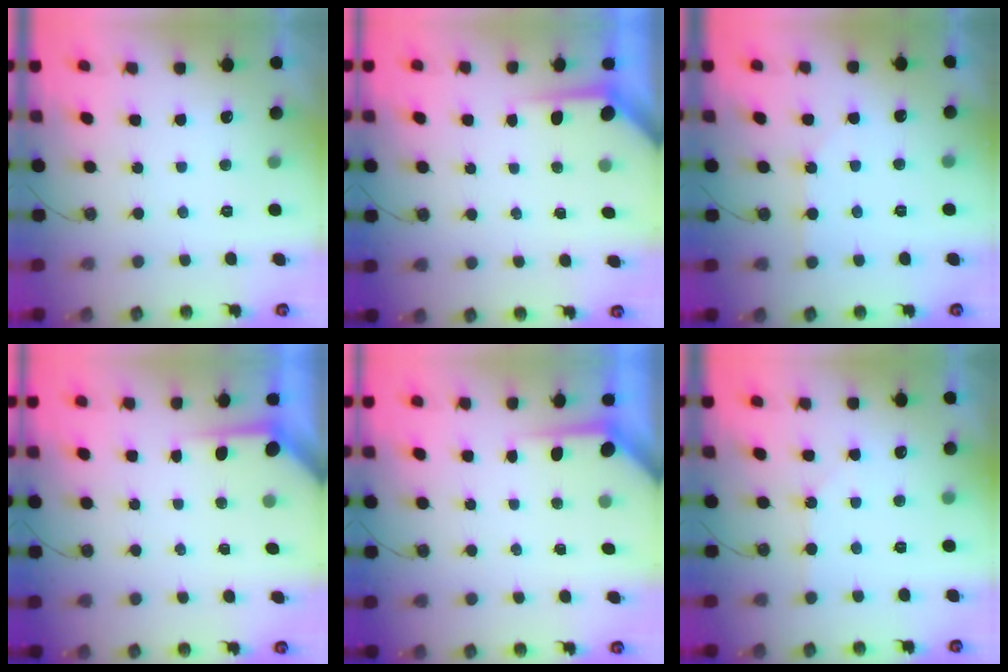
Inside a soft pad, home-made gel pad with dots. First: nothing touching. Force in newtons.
{"total": 3.7, "press": 3.7, "slide": 0.5}
{"total": 3.7, "press": 3.7, "slide": 0.3}
{"total": 3.5, "press": 3.4, "slide": 0.3}
{"total": 3.7, "press": 3.7, "slide": 0.5}
{"total": 3.3, "press": 3.2, "slide": 0.5}